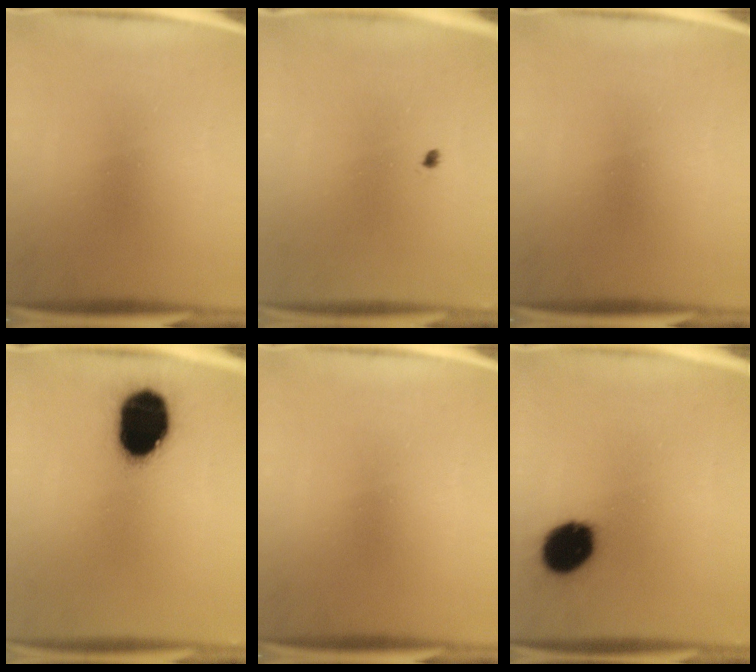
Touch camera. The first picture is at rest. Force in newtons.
{"total": 0.6}
{"total": 0.0}
{"total": 19.2}
{"total": 0.0}
{"total": 15.0}